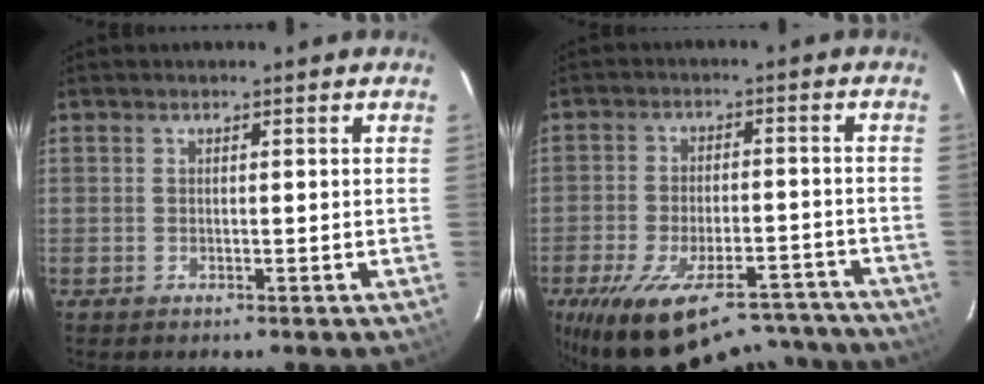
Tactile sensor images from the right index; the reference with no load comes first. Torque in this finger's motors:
{"motor_torque": [1.88, -0.26, 1.06, 0.21]}